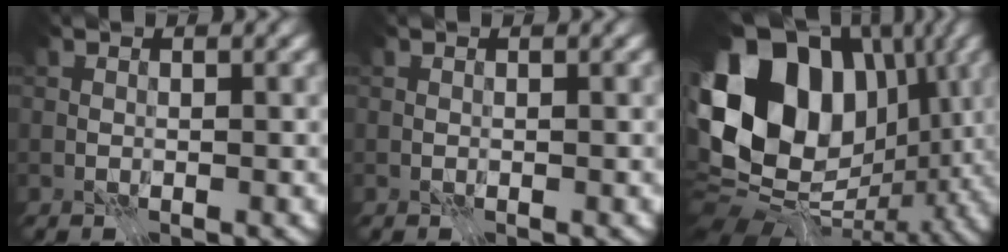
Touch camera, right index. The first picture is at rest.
{"total": 0.0}
{"total": 17.0, "force": [2.8, 12.5, 11.1], "torque": [-0.208, 0.024, 0.047]}